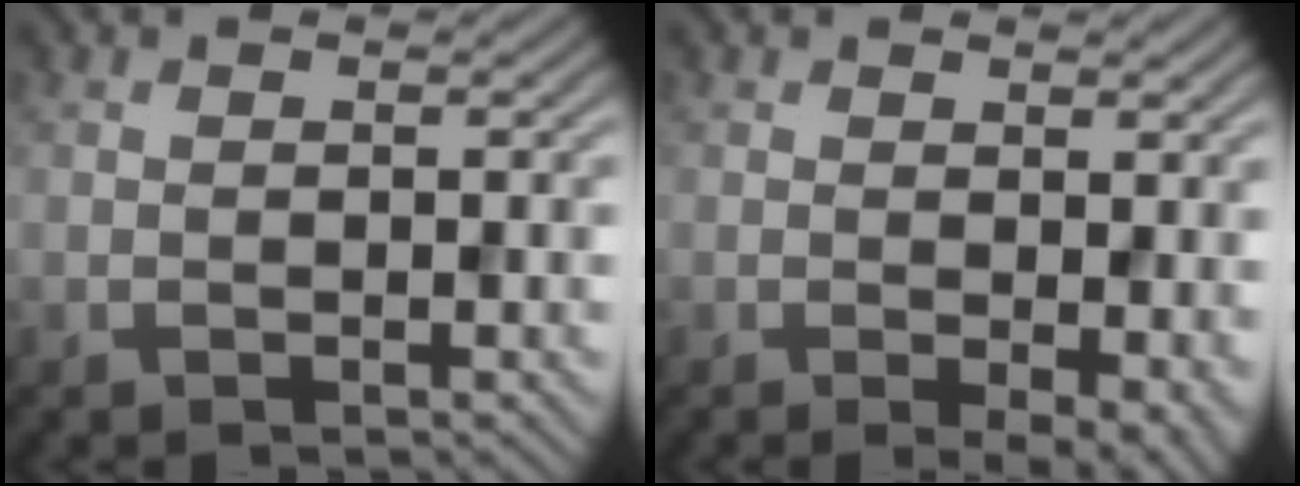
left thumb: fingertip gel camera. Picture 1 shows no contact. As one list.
[{"total": 4.2, "force": [-0.4, 1.7, 3.8], "torque": [-0.053, -0.009, 0.000]}]